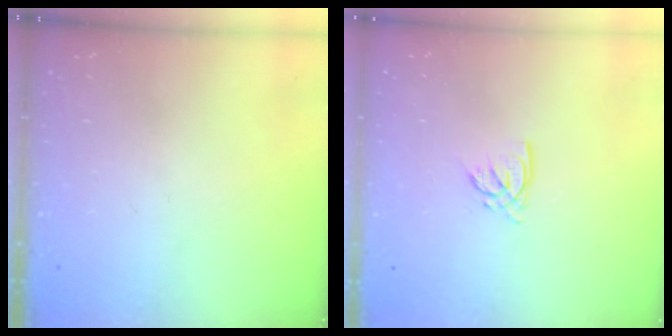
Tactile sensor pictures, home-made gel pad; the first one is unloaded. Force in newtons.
{"total": 3.5, "press": 3.5, "slide": 0.2}